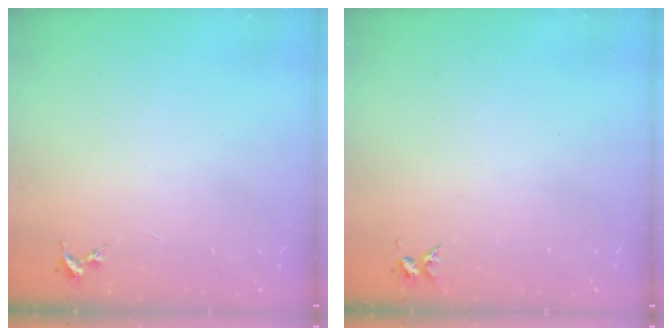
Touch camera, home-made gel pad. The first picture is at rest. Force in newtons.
{"total": 3.7, "press": 3.6, "slide": 0.4}